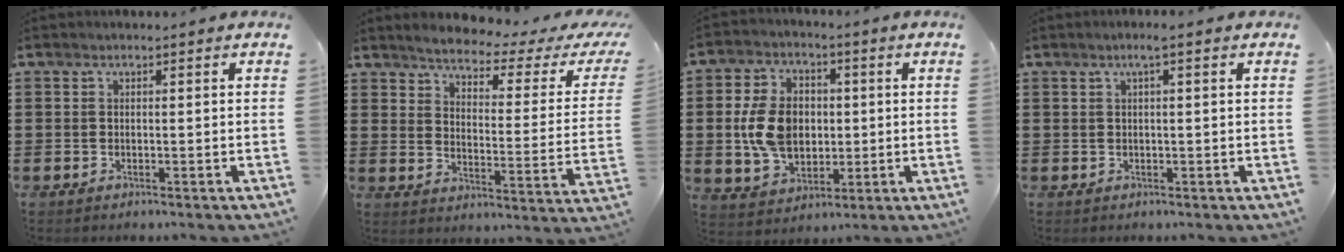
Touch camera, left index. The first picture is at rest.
{"total": 3.4, "force": [2.9, 0.1, 1.9], "torque": [-0.057, -0.025, 0.039]}
{"total": 9.5, "force": [0.0, 6.9, 6.5], "torque": [-0.147, 0.012, -0.003]}
{"total": 1.7, "force": [0.5, 0.0, 1.6], "torque": [-0.029, 0.000, 0.009]}